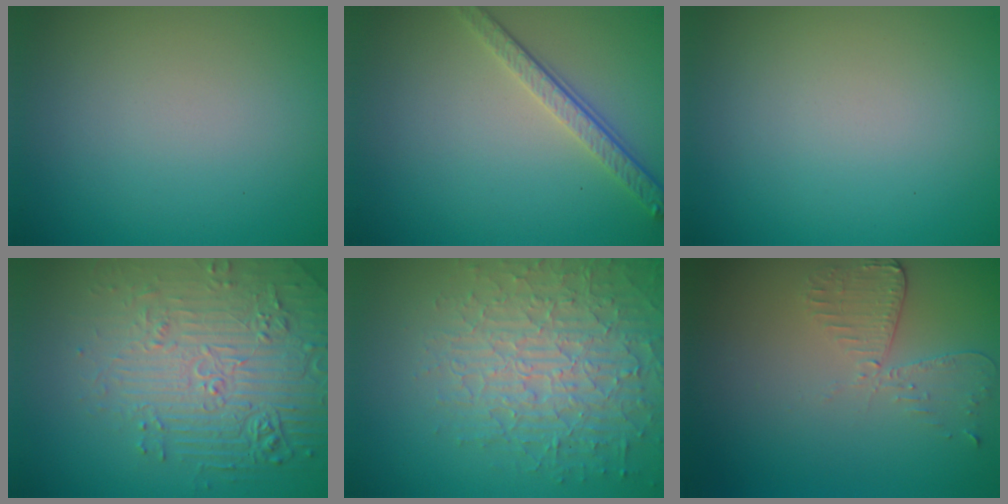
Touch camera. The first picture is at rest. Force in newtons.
{"total": 3.2, "press": 2.5, "slide": 2.1}
{"total": 0.0}
{"total": 5.7, "press": 5.0, "slide": 2.8}
{"total": 6.6, "press": 5.1, "slide": 4.2}
{"total": 2.7, "press": 2.4, "slide": 1.2}